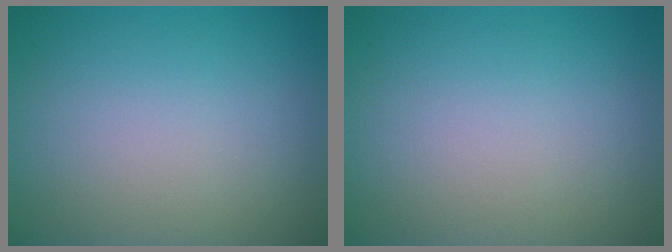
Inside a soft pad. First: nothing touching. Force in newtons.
{"total": 0.0}